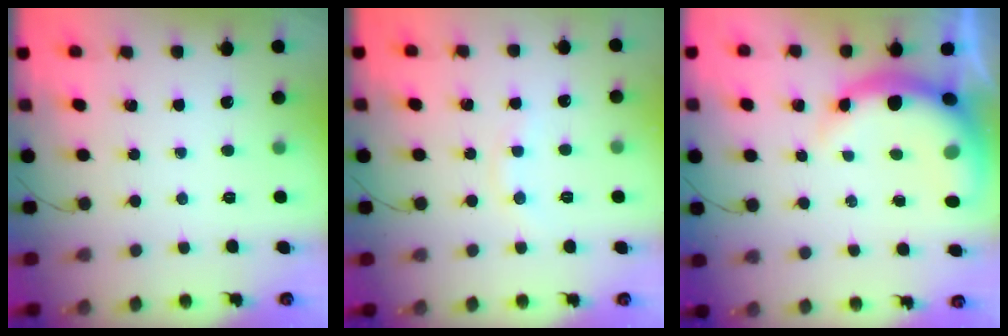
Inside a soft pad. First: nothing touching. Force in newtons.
{"total": 4.1, "press": 3.9, "slide": 1.3}
{"total": 10.5, "press": 10.1, "slide": 2.7}